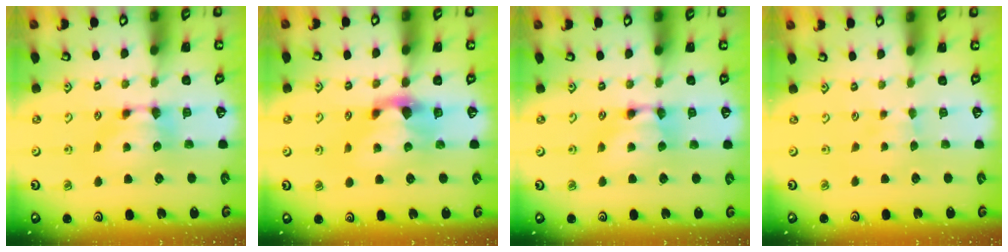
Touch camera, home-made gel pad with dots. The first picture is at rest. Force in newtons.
{"total": 2.1, "press": 1.7, "slide": 1.2}
{"total": 2.0, "press": 2.0, "slide": 0.1}
{"total": 2.3, "press": 2.2, "slide": 0.5}